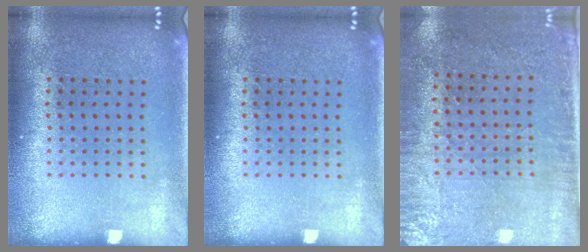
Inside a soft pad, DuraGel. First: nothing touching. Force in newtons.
{"total": 0.0}
{"total": 2.8, "press": 2.4, "slide": 1.4}